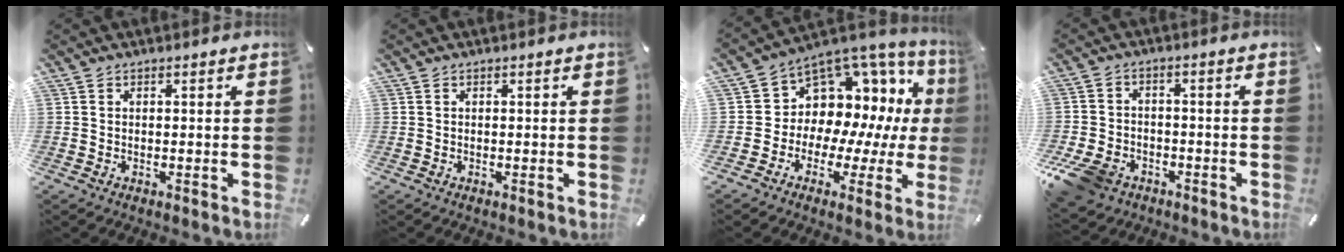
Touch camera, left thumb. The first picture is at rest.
{"total": 0.0}
{"total": 9.6, "force": [4.7, 7.9, 2.7], "torque": [-0.053, -0.075, 0.096]}
{"total": 9.7, "force": [-5.8, 6.4, 4.3], "torque": [-0.105, 0.028, -0.110]}